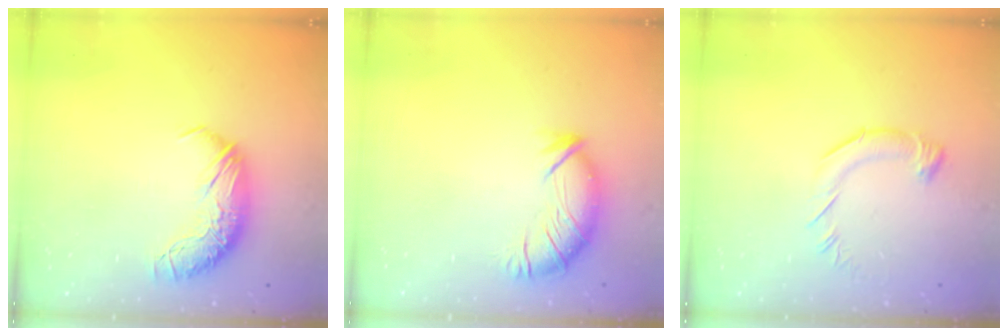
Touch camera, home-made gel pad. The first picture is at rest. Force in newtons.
{"total": 2.9, "press": 1.9, "slide": 2.2}
{"total": 3.2, "press": 3.2, "slide": 0.3}